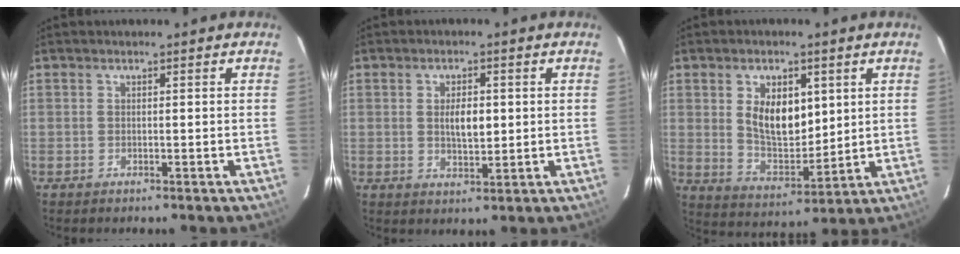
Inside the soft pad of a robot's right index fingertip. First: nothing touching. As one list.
[{"total": 4.7, "force": [0.5, 2.3, 4.0], "torque": [-0.070, 0.000, 0.011]}, {"total": 10.4, "force": [3.1, 5.8, 8.1], "torque": [-0.146, -0.001, 0.069]}]